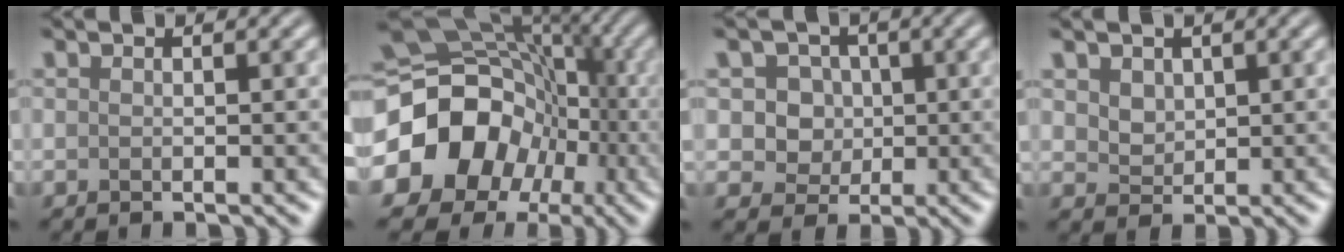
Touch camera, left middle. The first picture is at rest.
{"total": 15.7, "force": [-3.4, 13.3, 7.5], "torque": [-0.164, -0.011, -0.081]}
{"total": 5.6, "force": [1.8, 4.8, 2.3], "torque": [-0.026, 0.025, 0.012]}
{"total": 3.3, "force": [1.9, 2.3, 1.5], "torque": [-0.042, 0.009, 0.036]}